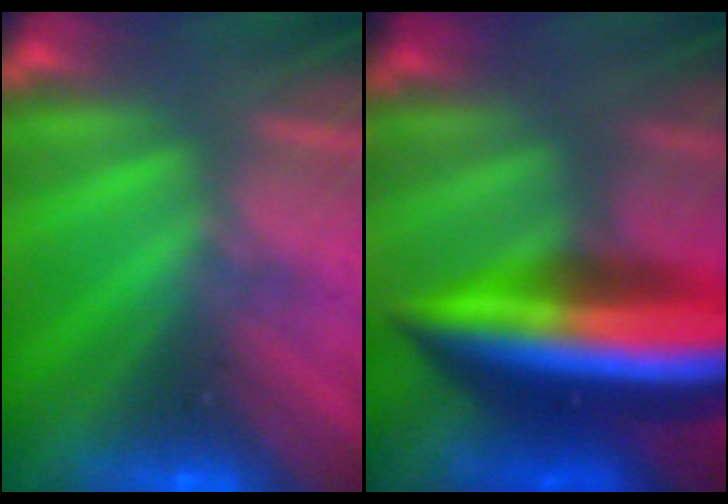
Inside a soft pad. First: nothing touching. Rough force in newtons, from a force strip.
{"total": 7.7}